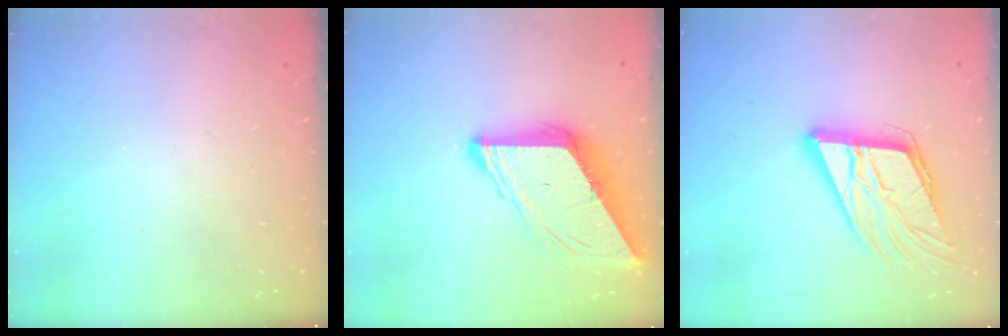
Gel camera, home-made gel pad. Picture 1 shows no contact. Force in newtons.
{"total": 10.3, "press": 10.3, "slide": 1.1}
{"total": 16.2, "press": 15.9, "slide": 2.9}